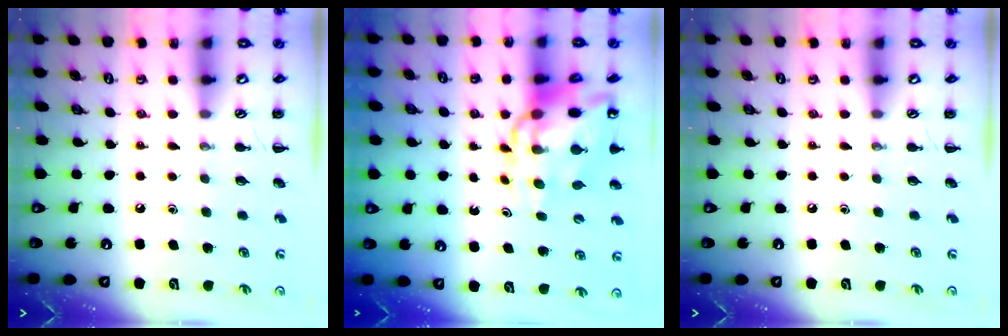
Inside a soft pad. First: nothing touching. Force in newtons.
{"total": 12.4, "press": 12.0, "slide": 3.3}
{"total": 0.0}